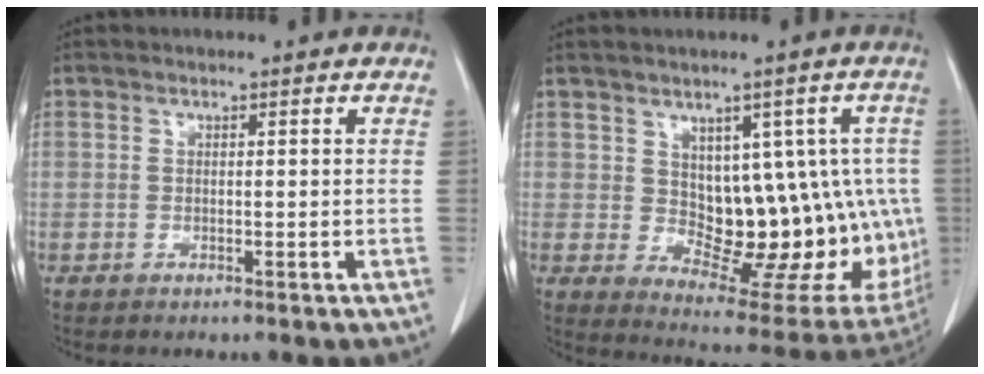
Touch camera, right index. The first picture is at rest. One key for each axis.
{"total": 15.5, "fx": 0.8, "fy": 8.3, "fz": 13.1, "tx": -0.139, "ty": 0.009, "tz": 0.036}